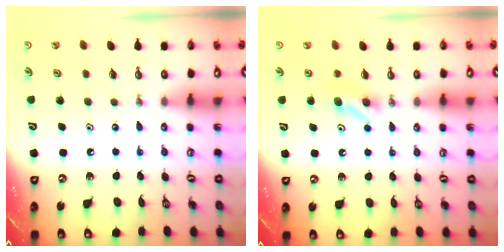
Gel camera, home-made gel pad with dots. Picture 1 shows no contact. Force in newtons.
{"total": 4.7, "press": 4.3, "slide": 2.0}